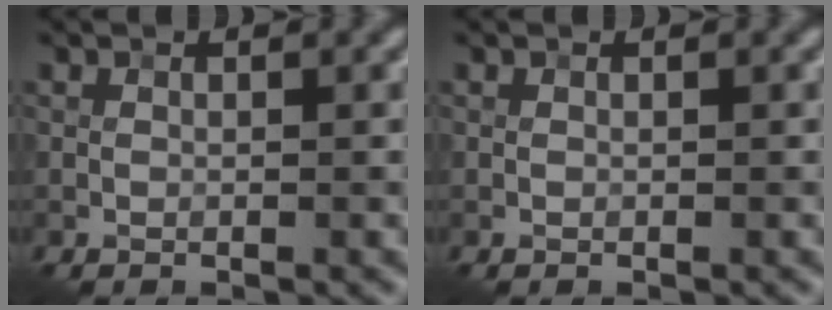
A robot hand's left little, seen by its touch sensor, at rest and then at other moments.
{"total": 0.0}